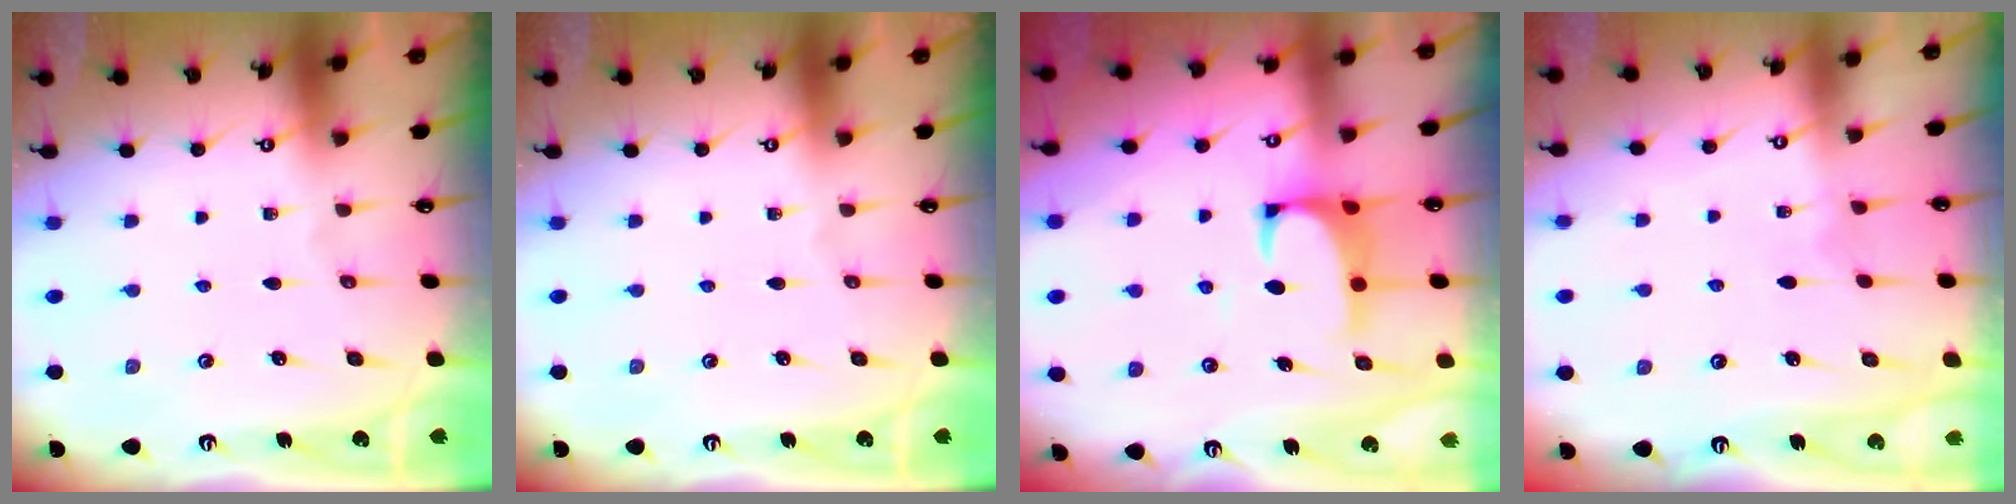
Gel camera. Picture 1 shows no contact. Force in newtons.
{"total": 0.0}
{"total": 1.7, "press": 1.5, "slide": 0.7}
{"total": 4.2, "press": 4.2, "slide": 0.1}